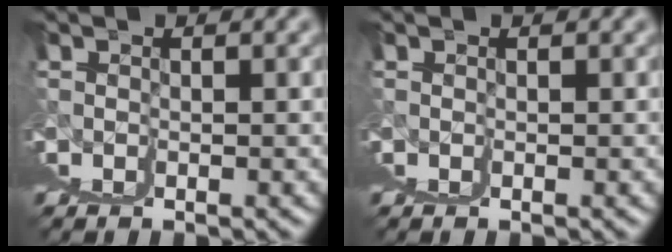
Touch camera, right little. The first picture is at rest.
{"total": 0.0}